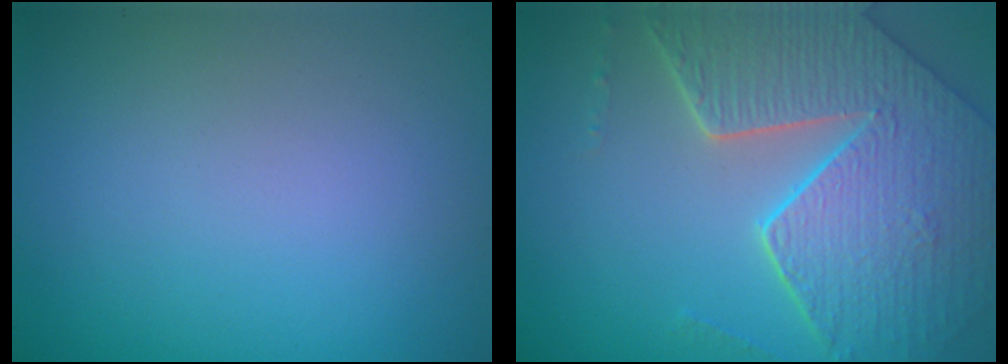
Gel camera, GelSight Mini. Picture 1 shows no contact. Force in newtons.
{"total": 8.5, "press": 6.0, "slide": 6.1}